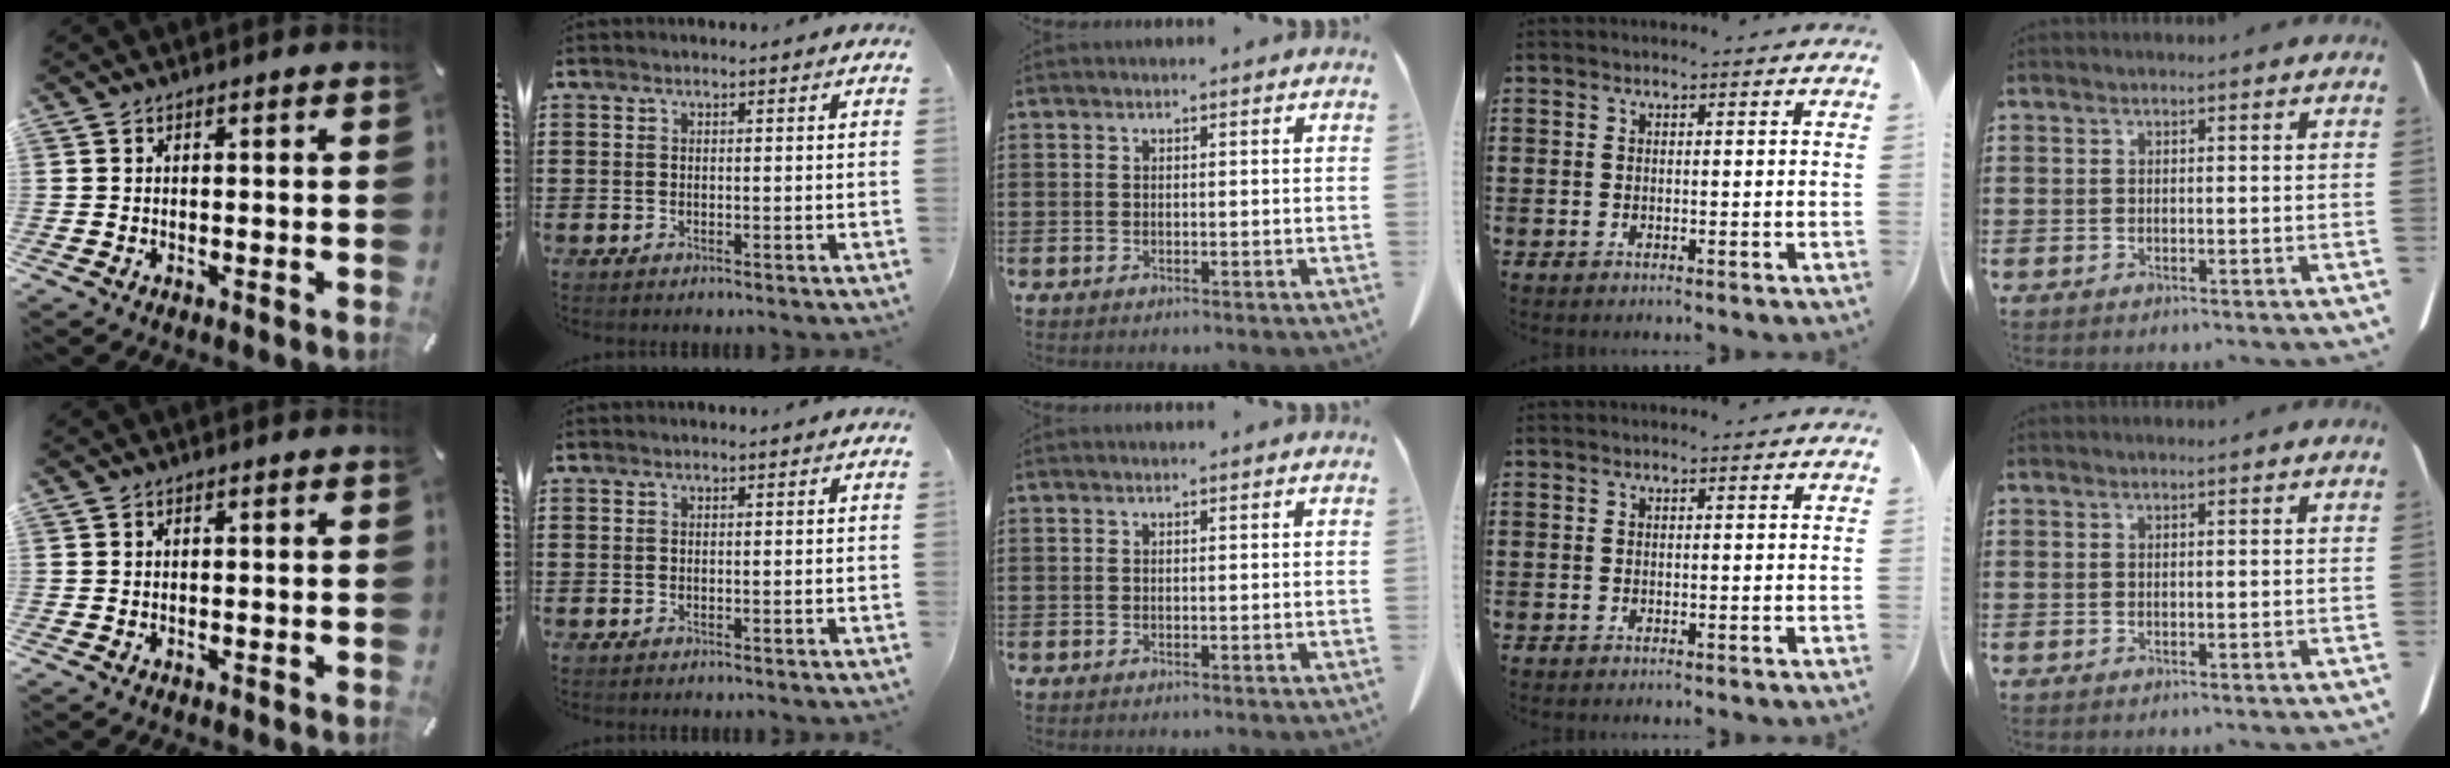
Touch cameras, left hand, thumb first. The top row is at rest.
{}